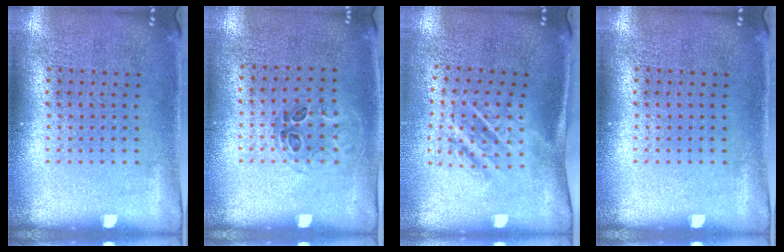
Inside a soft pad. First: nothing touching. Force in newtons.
{"total": 1.0, "press": 0.7, "slide": 0.7}
{"total": 1.7, "press": 1.1, "slide": 1.3}
{"total": 0.0}